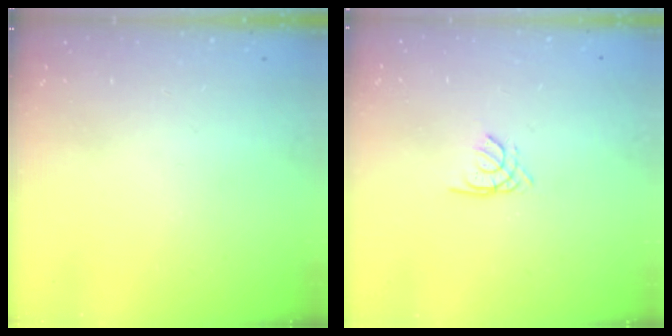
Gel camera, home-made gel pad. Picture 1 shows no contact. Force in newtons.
{"total": 1.1, "press": 1.1, "slide": 0.3}